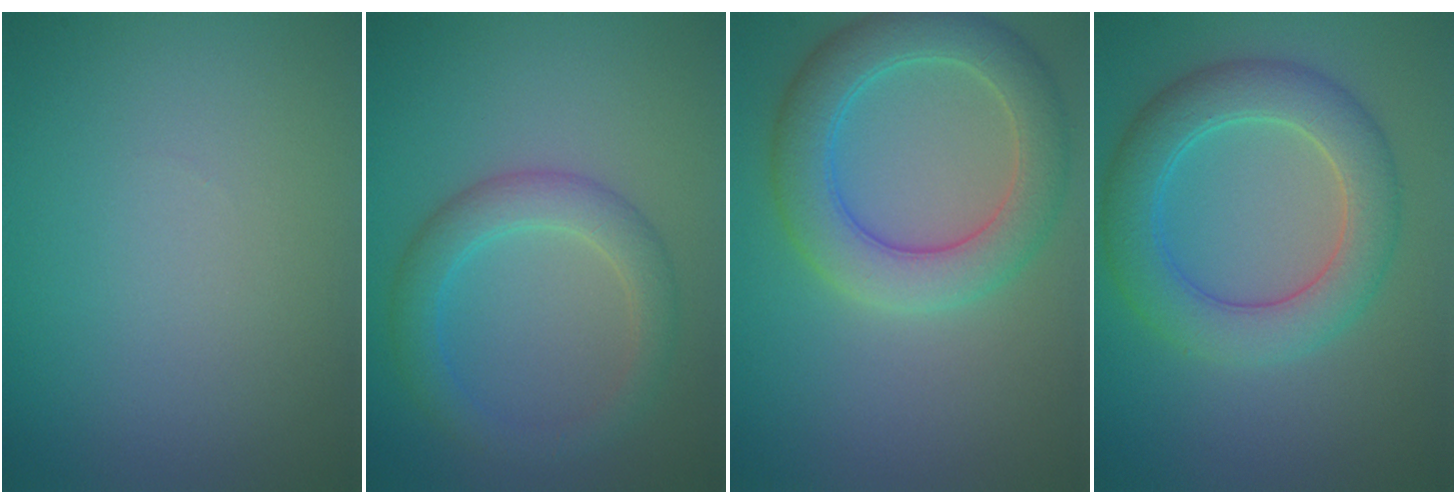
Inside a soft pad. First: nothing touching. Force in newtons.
{"total": 3.5, "press": 3.5, "slide": 0.1}
{"total": 5.7, "press": 5.7, "slide": 0.1}
{"total": 5.6, "press": 5.6, "slide": 0.1}